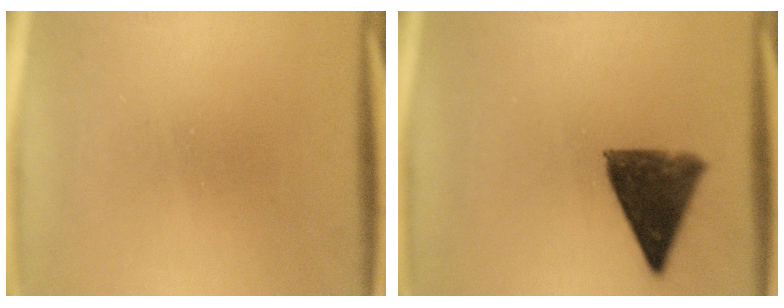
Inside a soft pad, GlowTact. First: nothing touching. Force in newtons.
{"total": 10.5}